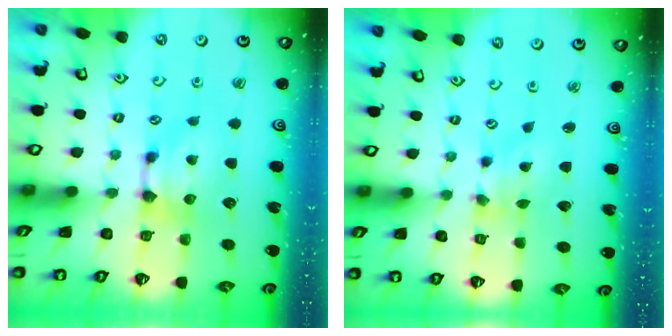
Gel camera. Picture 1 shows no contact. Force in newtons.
{"total": 1.2, "press": 0.2, "slide": 1.1}